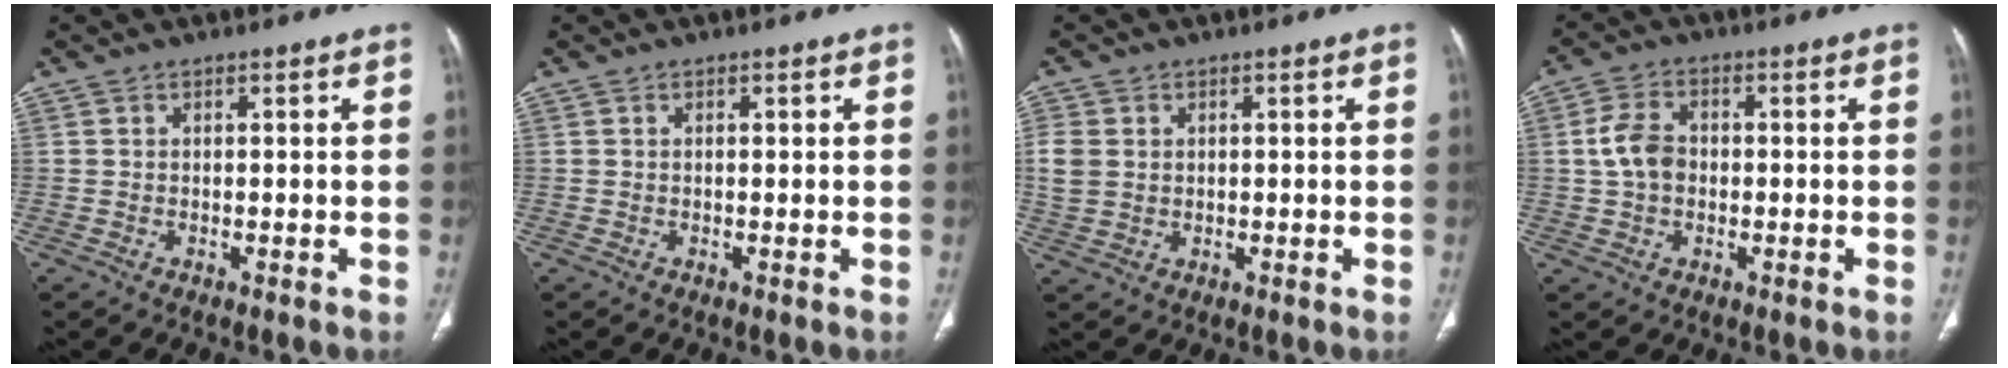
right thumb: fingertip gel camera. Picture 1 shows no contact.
{"total": 0.0}
{"total": 4.8, "force": [0.7, 3.9, 2.7], "torque": [-0.060, 0.002, 0.019]}
{"total": 6.0, "force": [-0.1, 4.4, 4.1], "torque": [-0.076, 0.014, -0.007]}